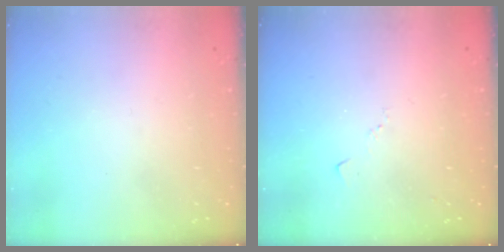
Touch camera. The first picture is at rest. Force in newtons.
{"total": 6.3, "press": 6.2, "slide": 0.6}